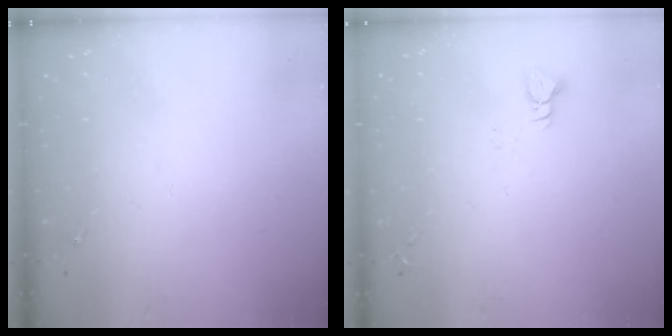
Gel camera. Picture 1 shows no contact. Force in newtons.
{"total": 2.9, "press": 2.9, "slide": 0.2}